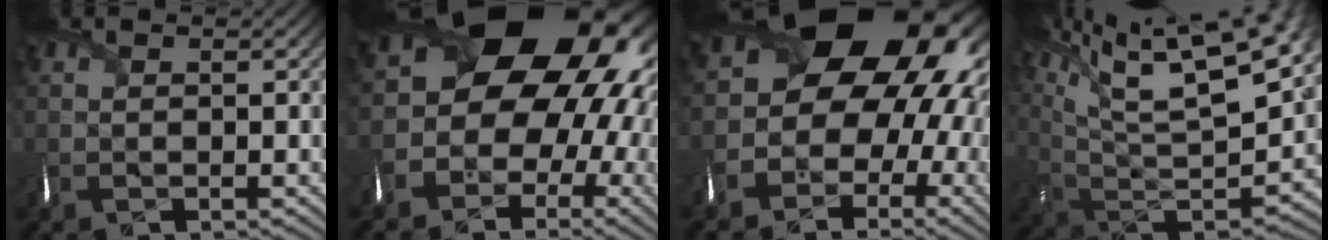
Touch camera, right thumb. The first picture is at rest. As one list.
[{"total": 18.8, "force": [0.9, 15.4, 10.7], "torque": [-0.141, -0.017, -0.002]}, {"total": 16.8, "force": [0.9, 13.6, 9.9], "torque": [-0.143, -0.021, 0.000]}, {"total": 20.0, "force": [12.6, 6.5, 14.1], "torque": [-0.296, 0.021, 0.207]}]